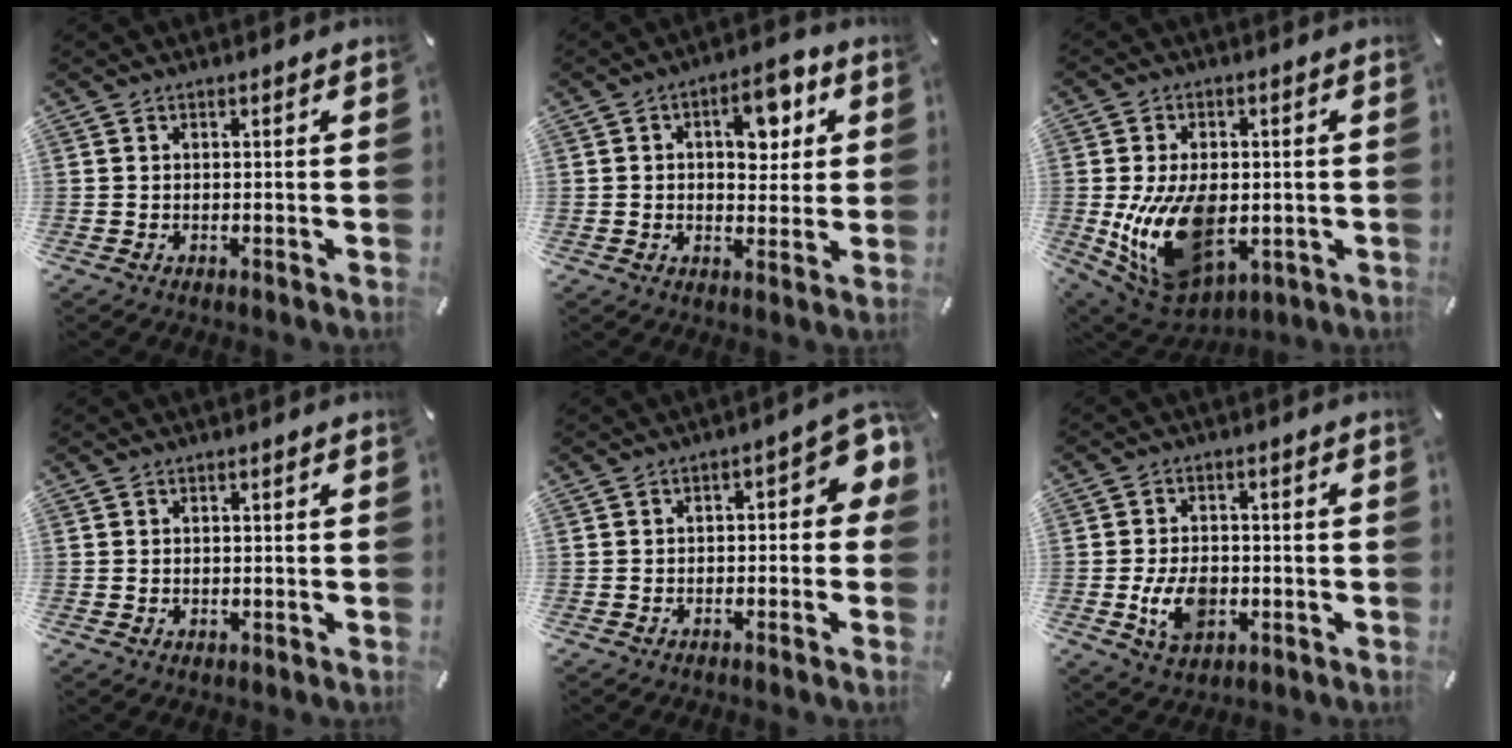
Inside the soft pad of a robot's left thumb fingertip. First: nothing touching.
{"total": 9.7, "force": [2.6, 5.9, 7.2], "torque": [-0.090, -0.003, 0.037]}
{"total": 18.8, "force": [-2.4, 12.5, 13.8], "torque": [-0.265, -0.007, -0.028]}
{"total": 0.9, "force": [0.1, 0.7, 0.5], "torque": [-0.009, 0.005, 0.000]}
{"total": 5.8, "force": [-0.4, 3.1, 4.9], "torque": [-0.066, 0.002, -0.014]}
{"total": 9.0, "force": [-2.1, 6.1, 6.2], "torque": [-0.132, 0.004, -0.039]}